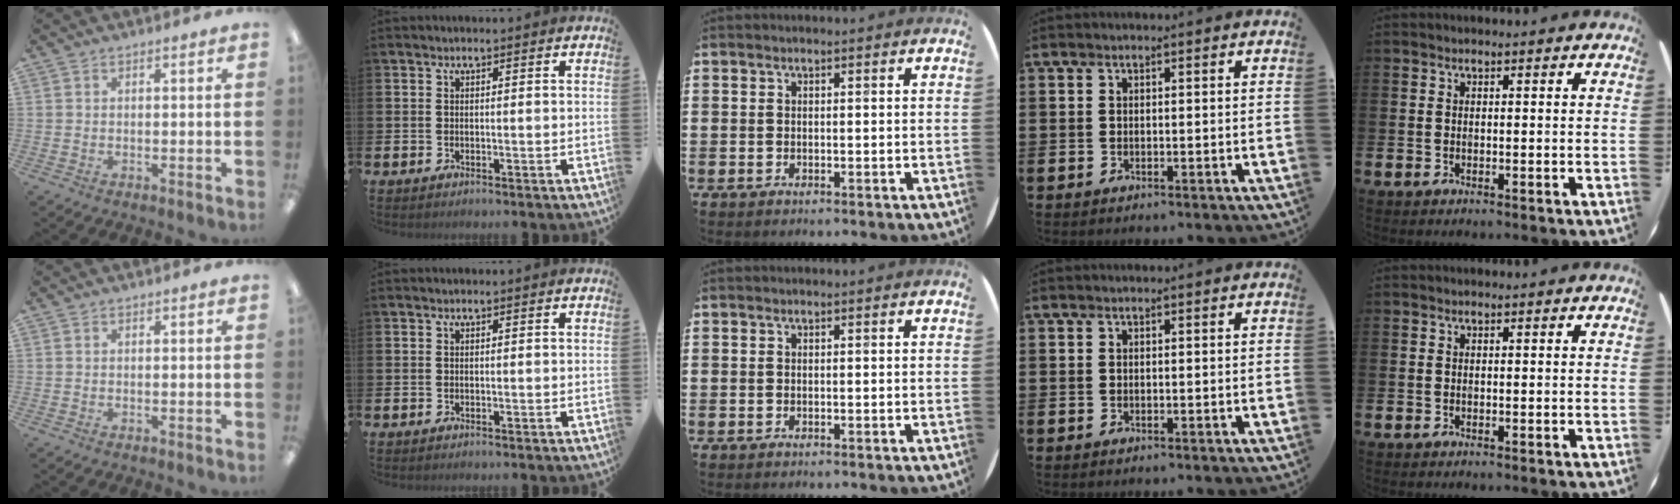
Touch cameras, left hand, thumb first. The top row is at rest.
{}